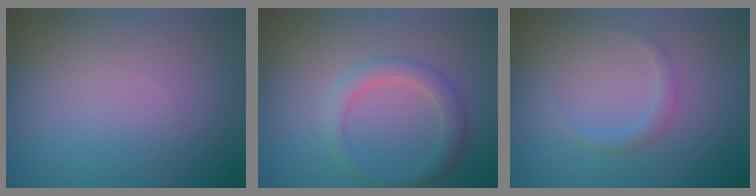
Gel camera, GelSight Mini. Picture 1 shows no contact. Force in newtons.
{"total": 2.5, "press": 2.5, "slide": 0.1}
{"total": 1.2, "press": 1.1, "slide": 0.2}